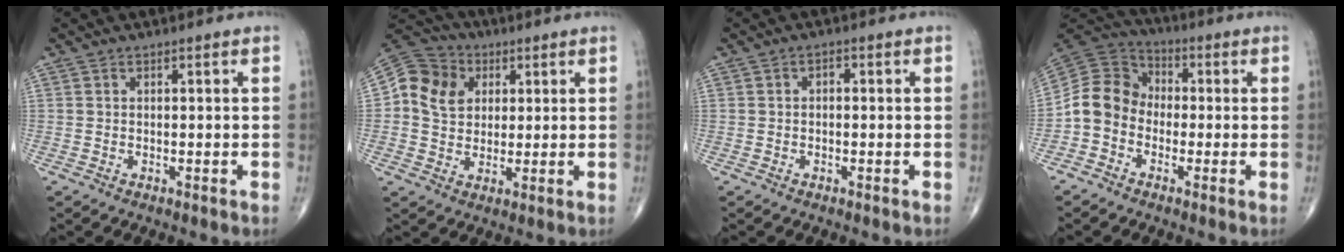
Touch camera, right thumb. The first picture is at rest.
{"total": 10.5, "force": [2.6, 9.1, 4.4], "torque": [-0.060, 0.004, 0.038]}
{"total": 0.9, "force": [-0.1, 0.6, 0.7], "torque": [-0.005, 0.005, -0.005]}
{"total": 9.1, "force": [-2.3, 7.7, 4.3], "torque": [-0.070, 0.045, -0.059]}